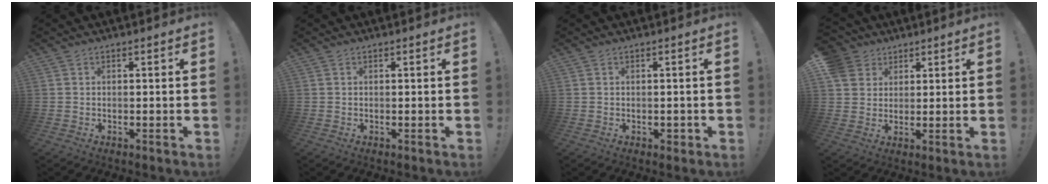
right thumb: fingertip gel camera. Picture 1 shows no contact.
{"total": 0.0}
{"total": 1.1, "force": [-0.3, 0.9, 0.6], "torque": [-0.004, 0.002, -0.006]}
{"total": 6.4, "force": [3.6, 5.2, 1.1], "torque": [-0.025, -0.021, 0.073]}